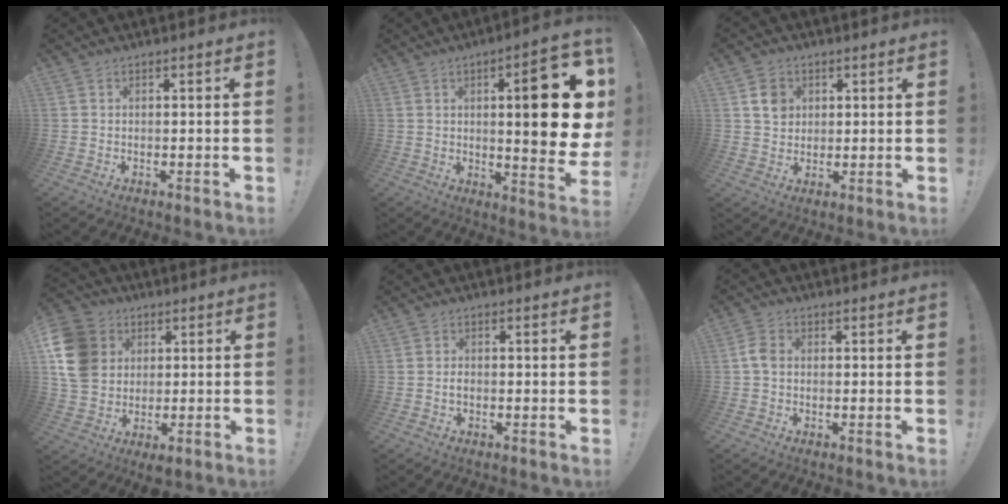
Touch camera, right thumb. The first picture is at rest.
{"total": 18.1, "force": [3.5, 4.1, 17.3], "torque": [-0.216, -0.026, 0.042]}
{"total": 6.6, "force": [2.4, 5.7, 2.2], "torque": [-0.018, -0.006, 0.047]}
{"total": 14.2, "force": [1.7, 12.1, 7.1], "torque": [-0.134, 0.010, 0.042]}
{"total": 1.4, "force": [-0.8, 0.9, 0.7], "torque": [-0.013, 0.003, -0.014]}
{"total": 4.1, "force": [-0.4, 2.8, 3.0], "torque": [-0.062, 0.012, -0.004]}